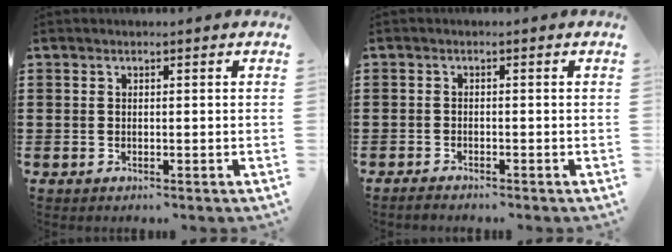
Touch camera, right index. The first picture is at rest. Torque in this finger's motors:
{"motor_torque": [0.00, -0.09, -0.02, 0.00]}